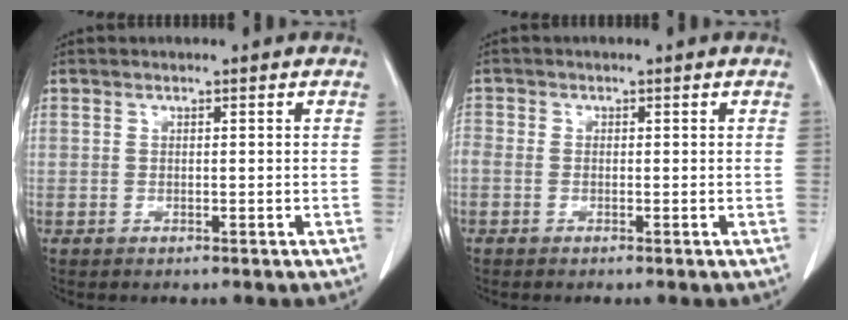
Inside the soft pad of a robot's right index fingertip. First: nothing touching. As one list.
[{"total": 2.4, "force": [-0.3, 1.7, 1.7], "torque": [-0.060, 0.009, -0.004]}]